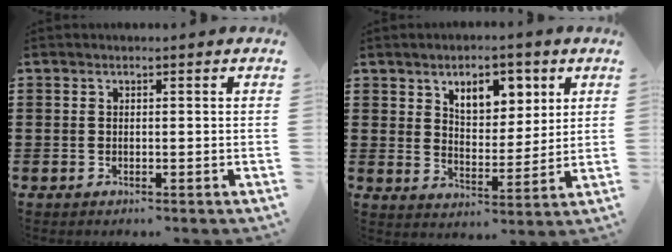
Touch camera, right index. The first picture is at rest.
{"total": 6.6, "force": [3.7, 3.9, 3.8], "torque": [-0.067, 0.006, 0.062]}